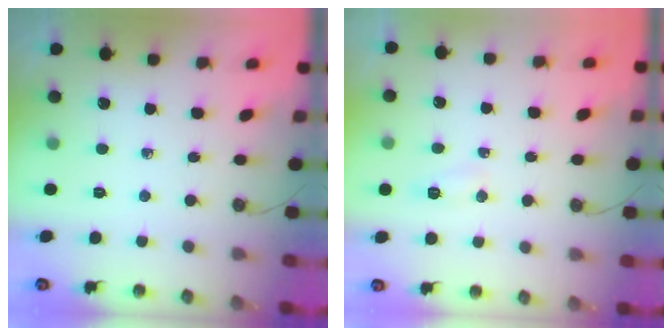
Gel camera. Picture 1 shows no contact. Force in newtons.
{"total": 4.9, "press": 4.8, "slide": 0.5}